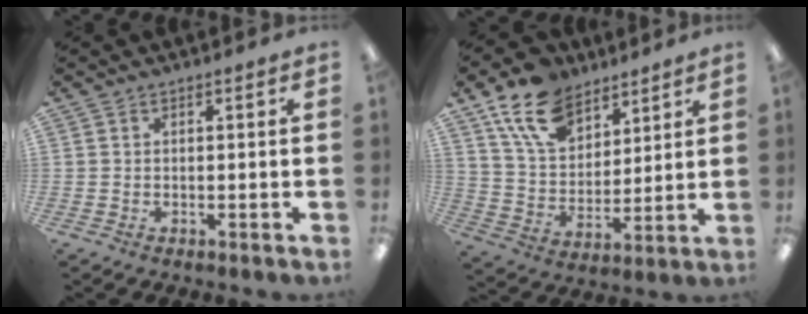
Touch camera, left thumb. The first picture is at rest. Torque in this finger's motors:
{"motor_torque": [0.15, 0.12, 1.36, -1.41, 0.17]}